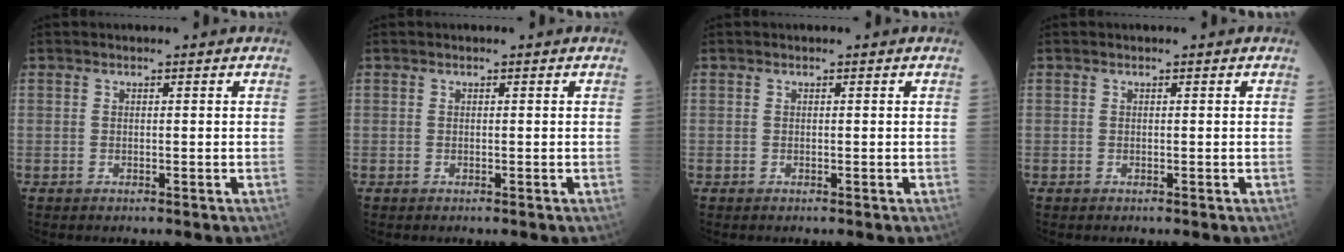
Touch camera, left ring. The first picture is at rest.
{"total": 0.0}
{"total": 0.0}
{"total": 0.0}